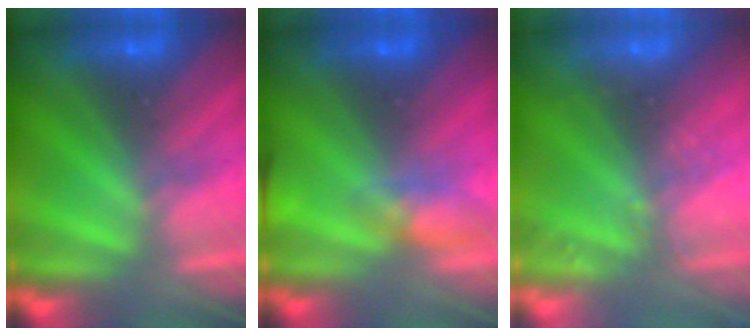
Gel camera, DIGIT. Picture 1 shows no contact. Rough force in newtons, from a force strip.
{"total": 4.6}
{"total": 2.4}